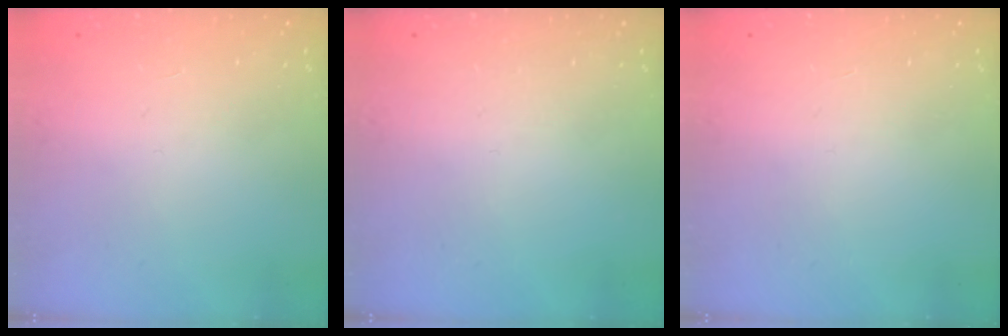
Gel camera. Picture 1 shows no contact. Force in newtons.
{"total": 0.0}
{"total": 0.0}